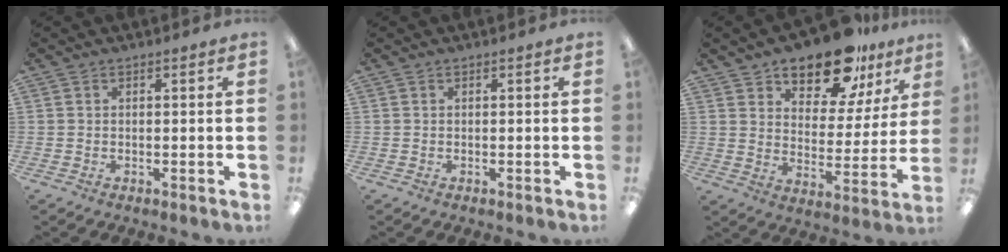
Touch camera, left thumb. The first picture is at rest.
{"total": 0.0}
{"total": 14.6, "force": [11.7, 6.2, 6.0], "torque": [-0.100, -0.075, 0.208]}